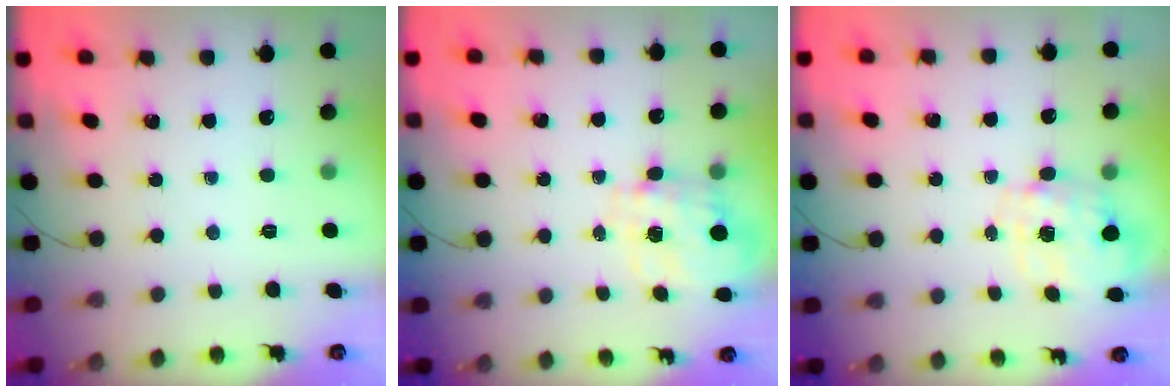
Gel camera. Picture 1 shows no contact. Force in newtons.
{"total": 3.6, "press": 3.5, "slide": 1.0}
{"total": 2.7, "press": 2.6, "slide": 0.8}